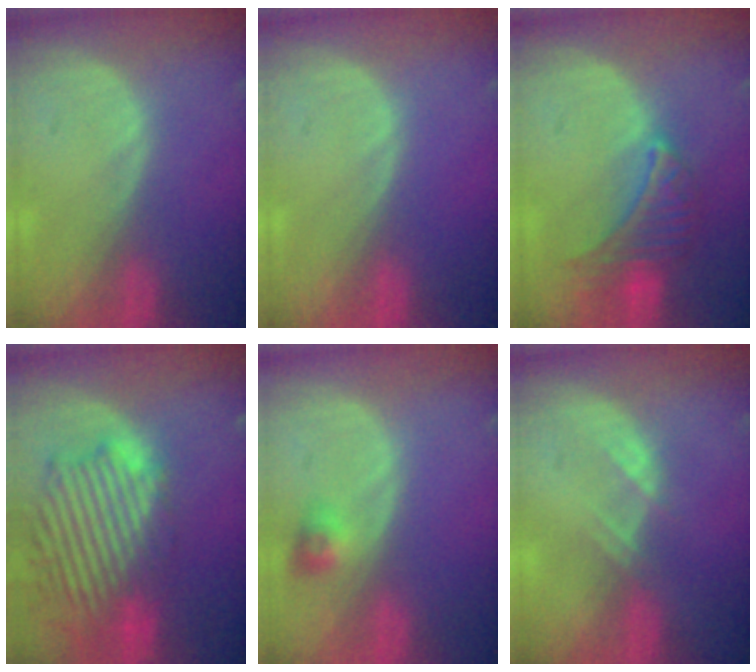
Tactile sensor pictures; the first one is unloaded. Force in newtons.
{"total": 0.0}
{"total": 6.6, "press": 6.5, "slide": 0.6}
{"total": 13.9, "press": 11.9, "slide": 7.2}
{"total": 2.9, "press": 2.6, "slide": 1.2}
{"total": 1.9, "press": 1.9, "slide": 0.3}